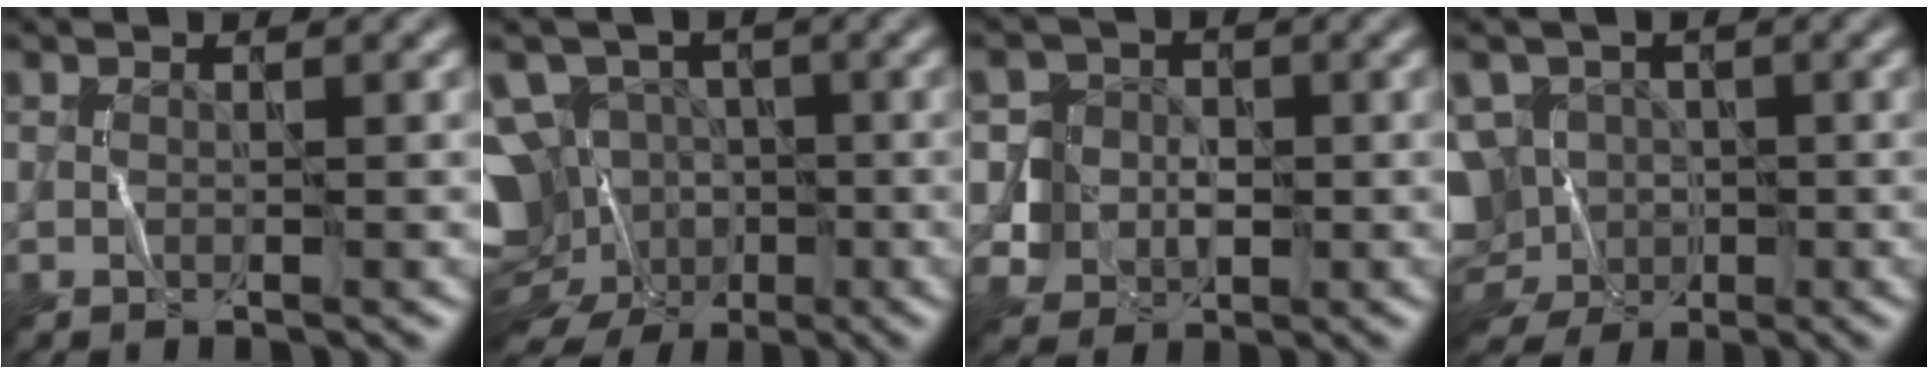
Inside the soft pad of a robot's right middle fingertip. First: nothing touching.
{"total": 11.7, "force": [-5.5, 9.3, 4.4], "torque": [-0.070, -0.007, -0.079]}
{"total": 3.7, "force": [-0.3, 3.7, 0.4], "torque": [0.011, 0.008, -0.021]}
{"total": 10.4, "force": [-4.9, 8.7, 3.1], "torque": [-0.048, -0.015, -0.093]}